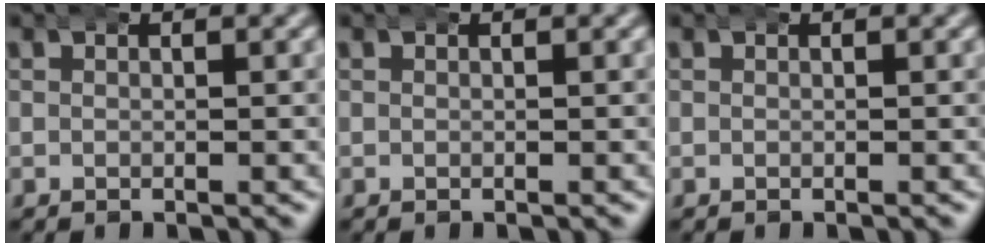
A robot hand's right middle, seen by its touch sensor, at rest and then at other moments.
{"total": 0.0}
{"total": 0.0}